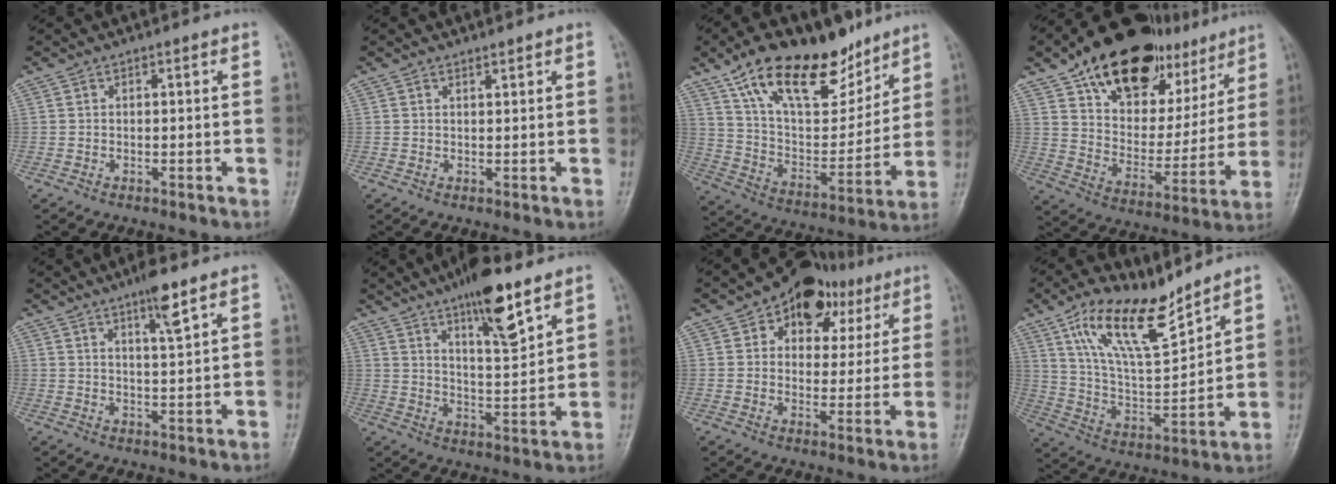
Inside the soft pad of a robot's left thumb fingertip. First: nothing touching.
{"total": 0.9, "force": [0.8, 0.2, 0.3], "torque": [-0.004, -0.008, 0.014]}
{"total": 23.9, "force": [15.5, 11.2, 14.4], "torque": [-0.194, -0.051, 0.269]}
{"total": 26.7, "force": [17.2, 14.4, 14.5], "torque": [-0.182, -0.044, 0.279]}
{"total": 5.5, "force": [3.6, 0.6, 4.2], "torque": [-0.069, -0.021, 0.061]}
{"total": 12.8, "force": [8.2, 3.3, 9.3], "torque": [-0.133, -0.048, 0.135]}
{"total": 13.3, "force": [6.4, 9.1, 7.2], "torque": [-0.044, -0.006, 0.091]}
{"total": 16.3, "force": [11.2, 5.5, 10.4], "torque": [-0.162, -0.057, 0.219]}